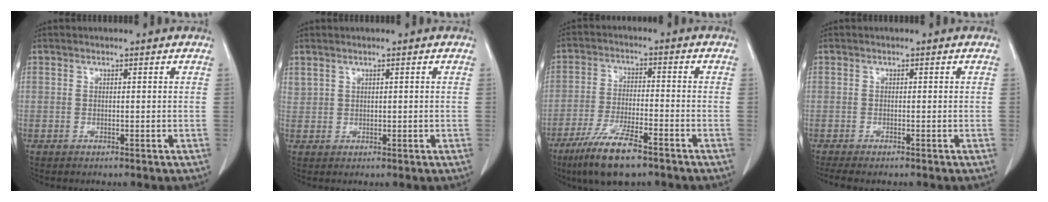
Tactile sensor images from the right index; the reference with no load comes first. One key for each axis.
{"total": 1.3, "fx": 0.9, "fy": 0.8, "fz": 0.3, "tx": -0.007, "ty": 0.009, "tz": 0.024}
{"total": 10.4, "fx": -7.0, "fy": 1.8, "fz": 7.5, "tx": -0.144, "ty": -0.022, "tz": -0.123}
{"total": 2.2, "fx": -1.8, "fy": 0.2, "fz": 1.2, "tx": -0.017, "ty": -0.006, "tz": -0.026}